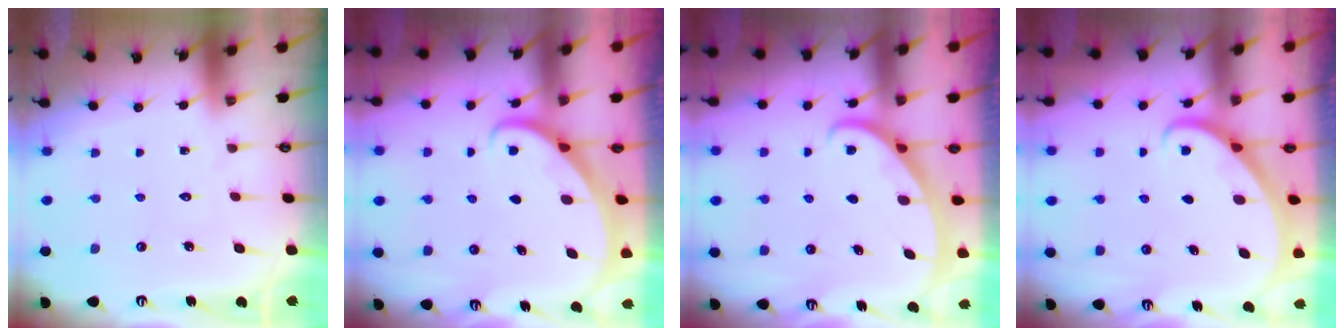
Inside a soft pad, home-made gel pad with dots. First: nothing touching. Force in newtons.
{"total": 2.7, "press": 2.7, "slide": 0.3}
{"total": 2.7, "press": 2.7, "slide": 0.1}
{"total": 2.9, "press": 2.9, "slide": 0.2}